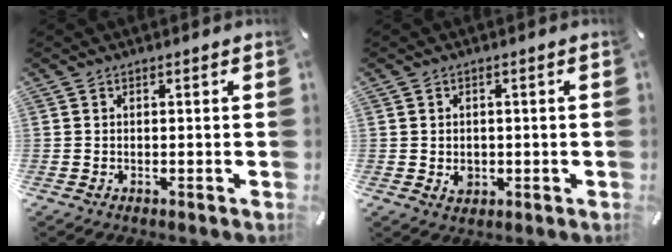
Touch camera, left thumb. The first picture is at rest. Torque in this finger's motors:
{"motor_torque": [0.05, -0.13, 0.12, 0.14, 0.01]}